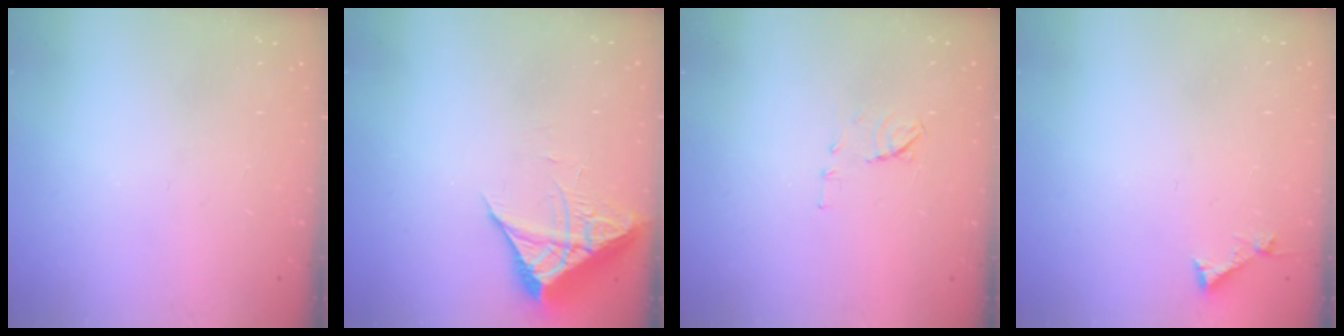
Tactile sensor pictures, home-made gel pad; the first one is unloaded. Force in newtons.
{"total": 6.6, "press": 6.6, "slide": 0.3}
{"total": 6.9, "press": 6.9, "slide": 0.7}
{"total": 3.1, "press": 3.1, "slide": 0.3}